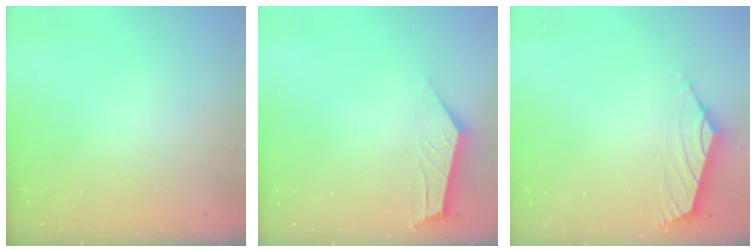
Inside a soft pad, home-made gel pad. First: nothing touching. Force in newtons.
{"total": 3.6, "press": 3.5, "slide": 0.4}
{"total": 1.8, "press": 1.6, "slide": 0.7}